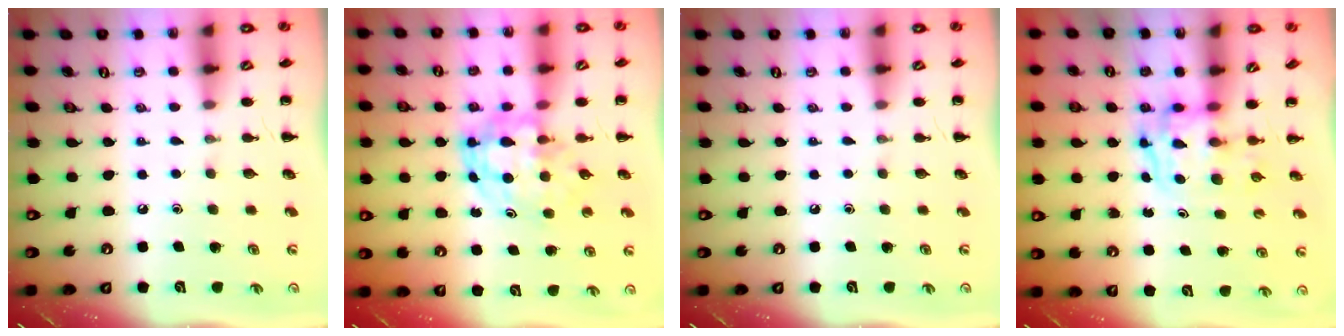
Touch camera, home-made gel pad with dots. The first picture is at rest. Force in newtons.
{"total": 5.7, "press": 5.6, "slide": 1.3}
{"total": 0.0}
{"total": 3.4, "press": 3.3, "slide": 0.6}